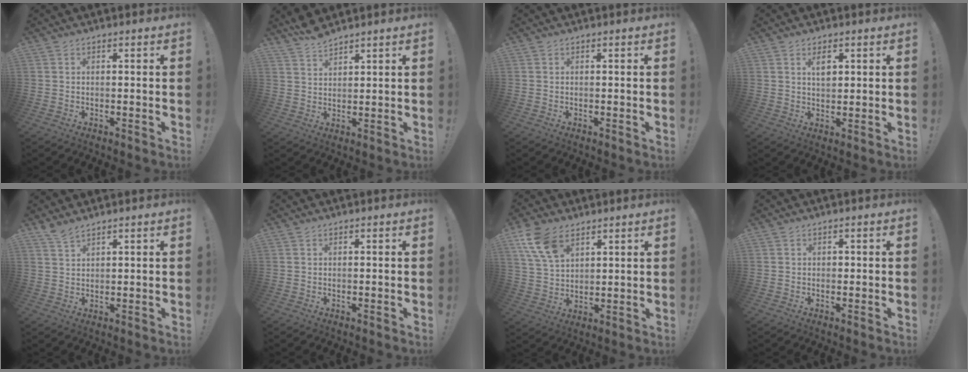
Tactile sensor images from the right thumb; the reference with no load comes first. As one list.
[{"total": 4.8, "force": [4.5, 1.0, 1.3], "torque": [-0.029, -0.028, 0.084]}, {"total": 0.0}, {"total": 4.2, "force": [1.7, 2.4, 3.0], "torque": [-0.042, -0.003, 0.025]}, {"total": 3.4, "force": [3.0, 0.7, 1.5], "torque": [-0.028, -0.019, 0.055]}, {"total": 0.0}, {"total": 11.3, "force": [6.4, 6.5, 6.6], "torque": [-0.122, -0.023, 0.124]}, {"total": 0.6, "force": [-0.1, 0.6, 0.0], "torque": [0.006, -0.001, -0.004]}]